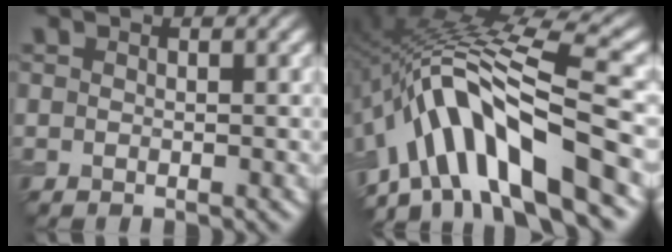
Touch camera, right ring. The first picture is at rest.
{"total": 12.8, "force": [-6.0, 3.6, 10.7], "torque": [-0.181, 0.021, -0.104]}